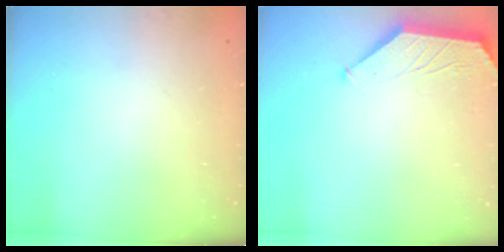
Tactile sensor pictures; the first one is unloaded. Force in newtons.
{"total": 1.6, "press": 1.6, "slide": 0.3}